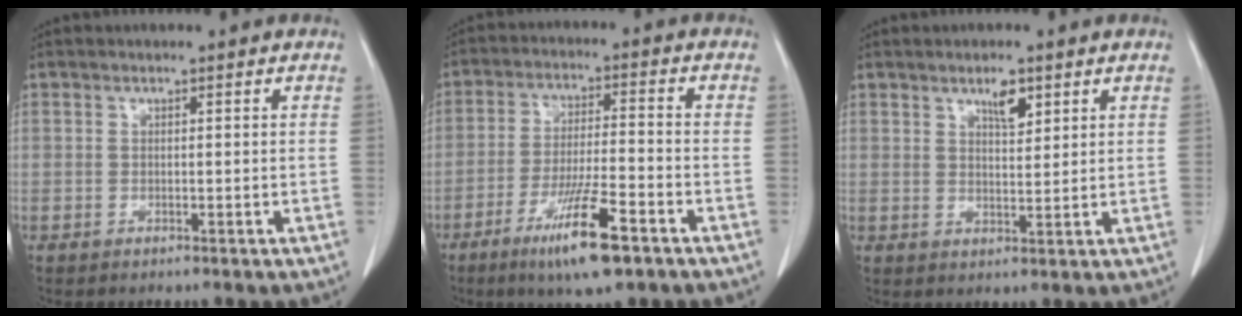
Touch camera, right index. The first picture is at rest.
{"total": 10.9, "force": [-6.3, 1.0, 8.9], "torque": [-0.162, -0.024, -0.109]}
{"total": 3.5, "force": [2.1, 1.1, 2.5], "torque": [-0.044, -0.003, 0.036]}